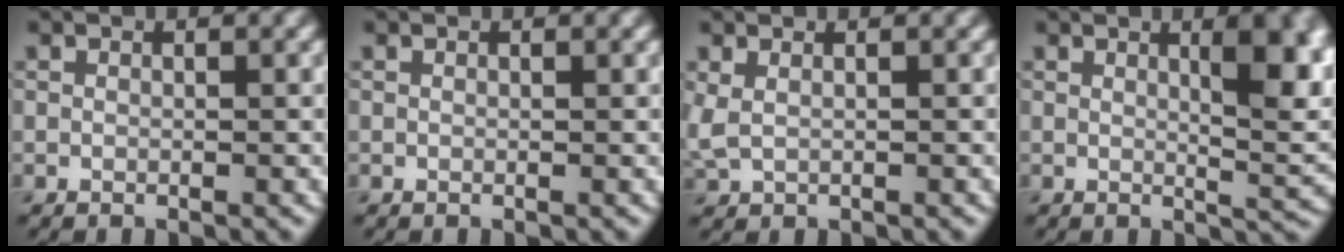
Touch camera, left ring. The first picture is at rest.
{"total": 0.0}
{"total": 1.4, "force": [0.5, 0.8, 1.0], "torque": [-0.027, 0.001, 0.012]}
{"total": 6.3, "force": [1.9, 2.0, 5.6], "torque": [-0.057, -0.001, 0.029]}